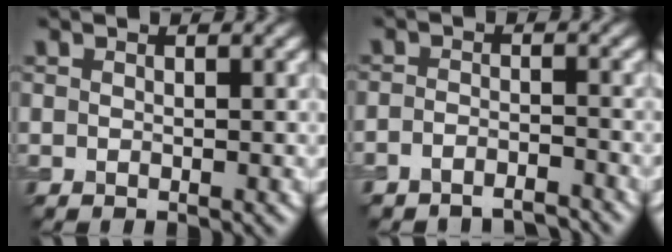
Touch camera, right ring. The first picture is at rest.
{"total": 3.0, "force": [-2.8, 0.7, 0.7], "torque": [-0.011, -0.003, -0.050]}